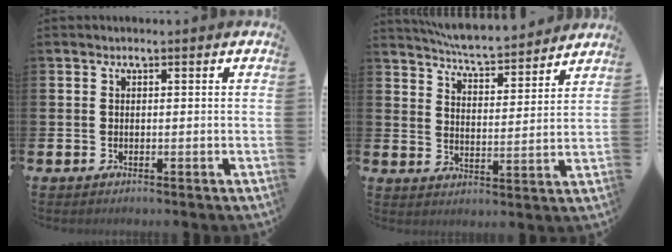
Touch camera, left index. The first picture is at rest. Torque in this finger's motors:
{"motor_torque": [0.43, -1.71, 0.66, 0.13]}